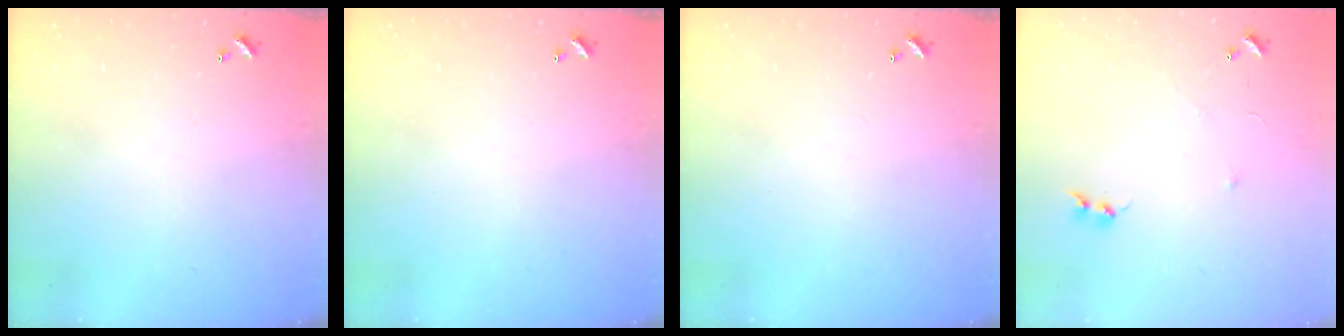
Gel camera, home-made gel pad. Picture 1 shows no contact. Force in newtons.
{"total": 0.0}
{"total": 0.0}
{"total": 7.7, "press": 7.7, "slide": 0.5}